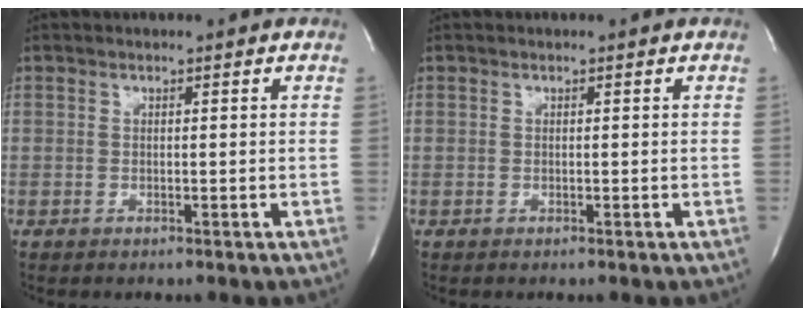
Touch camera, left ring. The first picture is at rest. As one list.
[{"total": 0.0}]